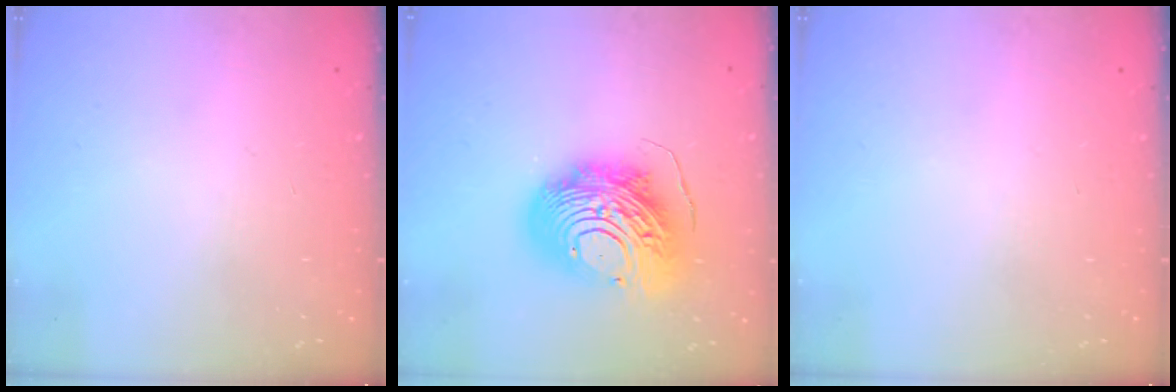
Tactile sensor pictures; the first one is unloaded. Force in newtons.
{"total": 17.9, "press": 17.8, "slide": 1.9}
{"total": 0.0}